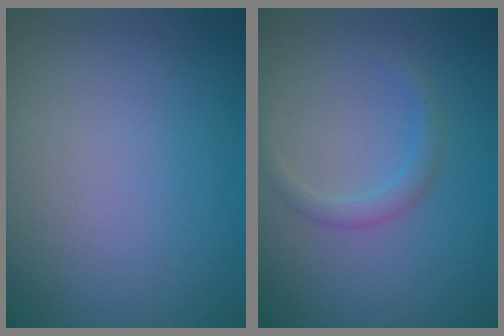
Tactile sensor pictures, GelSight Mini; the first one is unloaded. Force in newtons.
{"total": 1.5, "press": 1.5, "slide": 0.1}